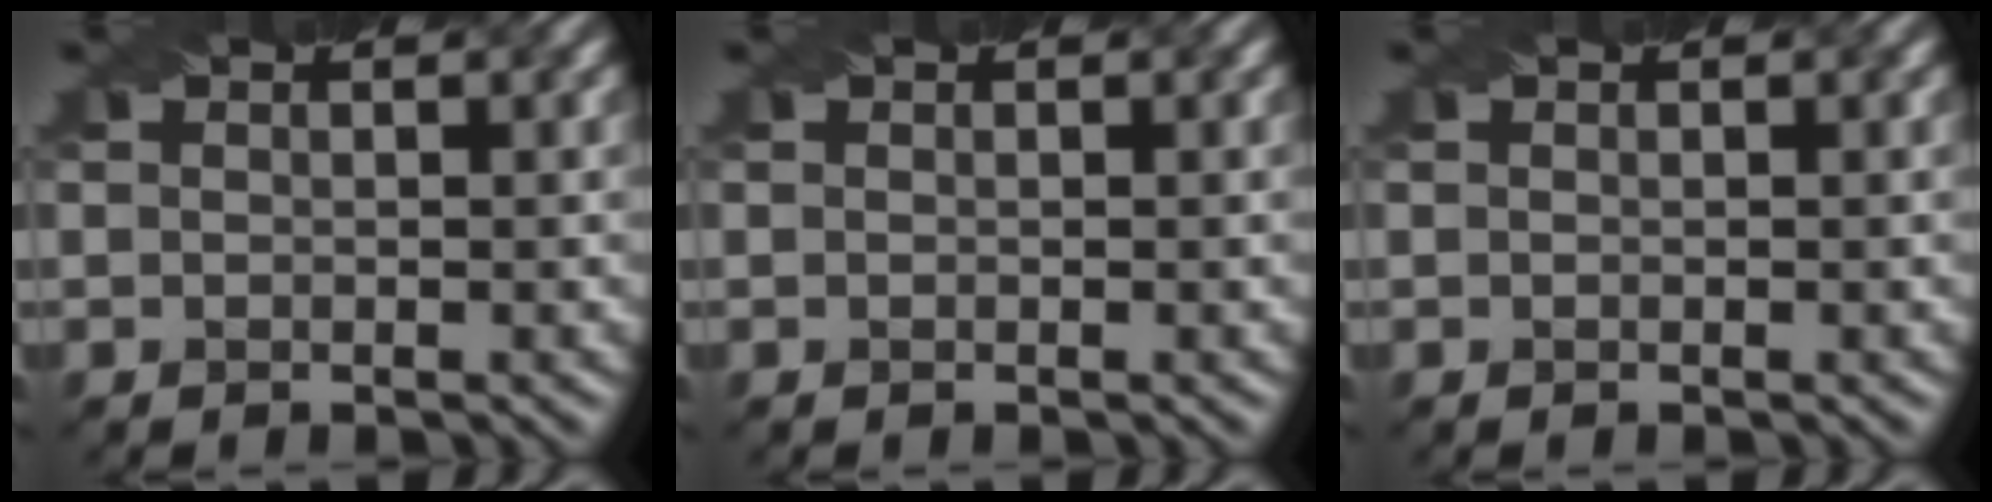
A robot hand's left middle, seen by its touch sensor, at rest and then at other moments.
{"total": 0.0}
{"total": 0.0}